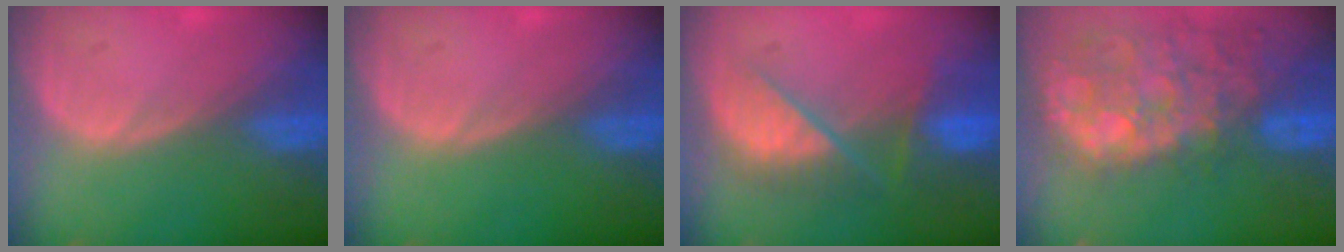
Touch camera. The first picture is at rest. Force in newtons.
{"total": 0.0}
{"total": 9.0, "press": 7.7, "slide": 4.6}
{"total": 14.0, "press": 11.6, "slide": 7.9}